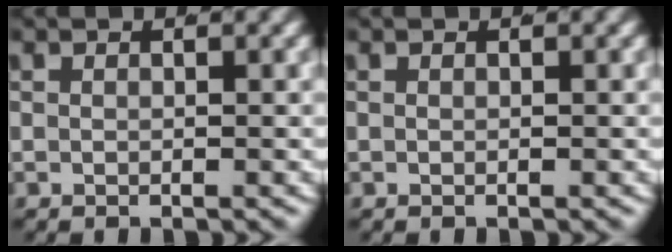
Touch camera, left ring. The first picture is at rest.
{"total": 0.0}